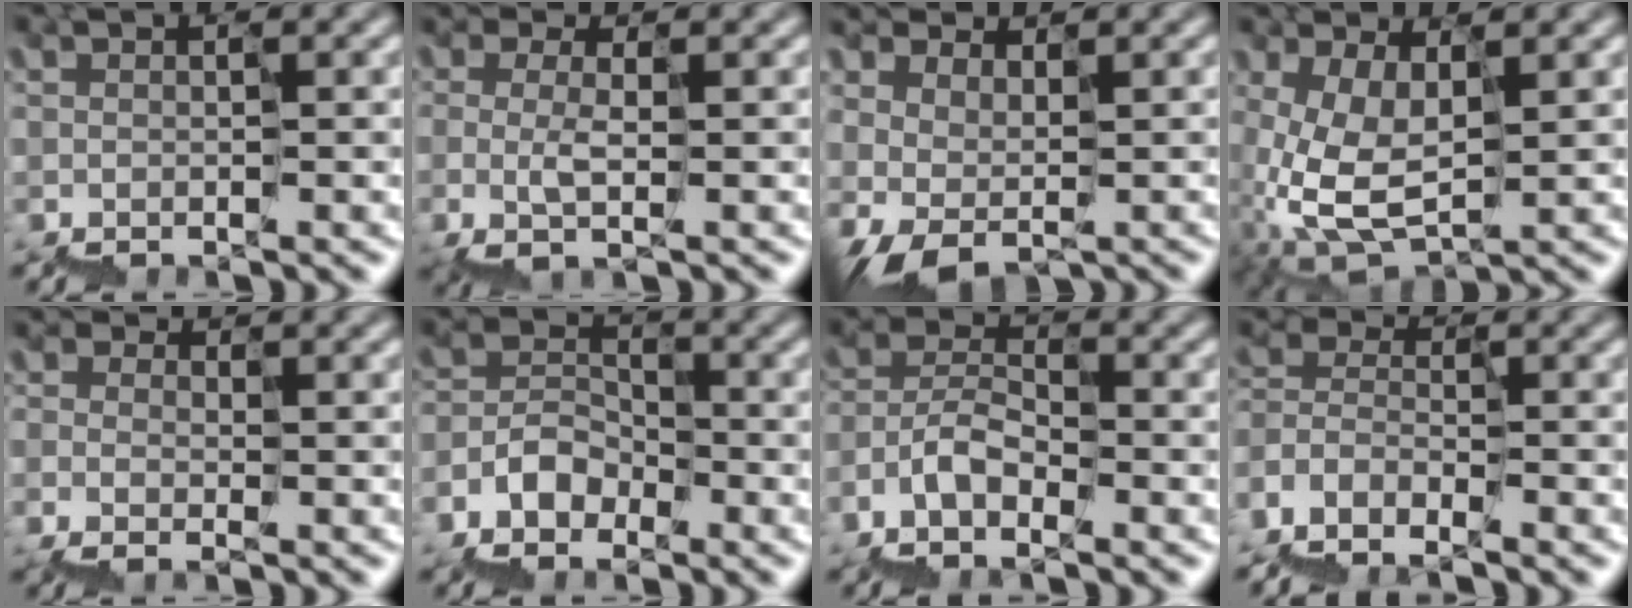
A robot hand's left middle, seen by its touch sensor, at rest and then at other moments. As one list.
[{"total": 1.0, "force": [0.3, 0.4, 0.9], "torque": [-0.027, 0.002, 0.011]}, {"total": 2.0, "force": [0.6, 1.1, 1.6], "torque": [-0.034, 0.007, 0.028]}, {"total": 5.2, "force": [0.3, 2.8, 4.3], "torque": [-0.121, 0.003, 0.020]}, {"total": 1.0, "force": [-0.7, 0.5, 0.5], "torque": [-0.012, -0.003, -0.009]}, {"total": 3.0, "force": [-2.2, 2.0, 0.4], "torque": [-0.011, 0.015, -0.041]}, {"total": 4.0, "force": [-3.0, 2.0, 1.7], "torque": [-0.033, 0.015, -0.055]}, {"total": 3.8, "force": [-3.5, 1.4, 0.3], "torque": [-0.009, 0.008, -0.062]}]